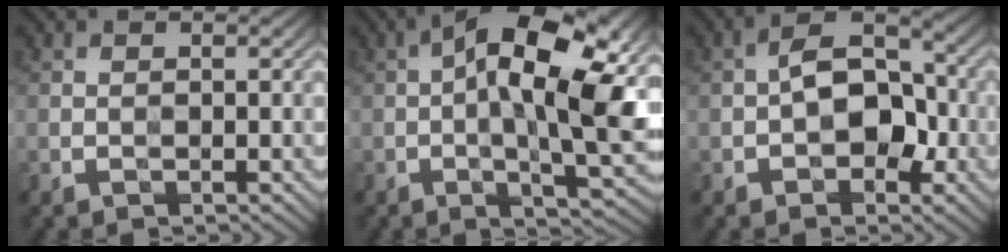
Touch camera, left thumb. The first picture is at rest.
{"total": 16.9, "force": [1.4, 6.8, 15.4], "torque": [-0.240, 0.024, 0.006]}
{"total": 7.3, "force": [-1.4, 4.5, 5.6], "torque": [-0.076, 0.015, -0.033]}